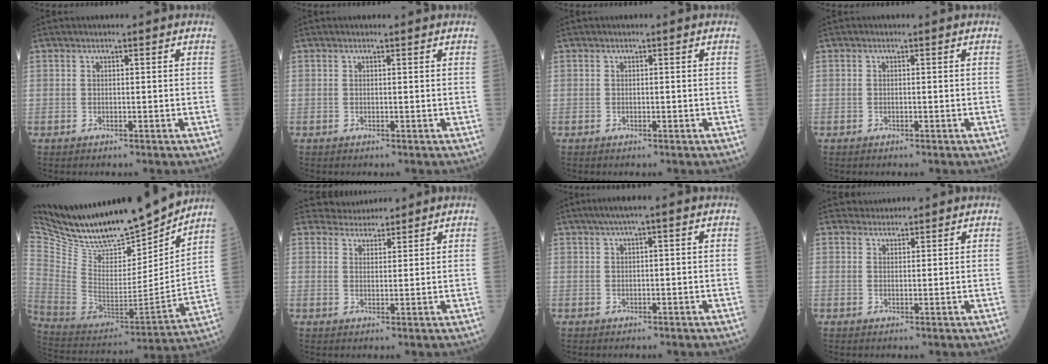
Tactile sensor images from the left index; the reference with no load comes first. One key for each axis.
{"total": 0.8, "fx": 0.8, "fy": 0.0, "fz": 0.2, "tx": -0.005, "ty": 0.007, "tz": 0.010}
{"total": 0.0}
{"total": 0.0}
{"total": 23.8, "fx": 21.1, "fy": 5.3, "fz": 9.6, "tx": -0.184, "ty": -0.041, "tz": 0.340}
{"total": 3.4, "fx": 3.3, "fy": 0.6, "fz": -0.5, "tx": 0.003, "ty": 0.015, "tz": 0.062}
{"total": 3.3, "fx": 1.8, "fy": -0.2, "fz": 2.7, "tx": -0.049, "ty": 0.015, "tz": 0.032}
{"total": 1.8, "fx": 1.7, "fy": 0.3, "fz": -0.5, "tx": 0.005, "ty": 0.009, "tz": 0.030}